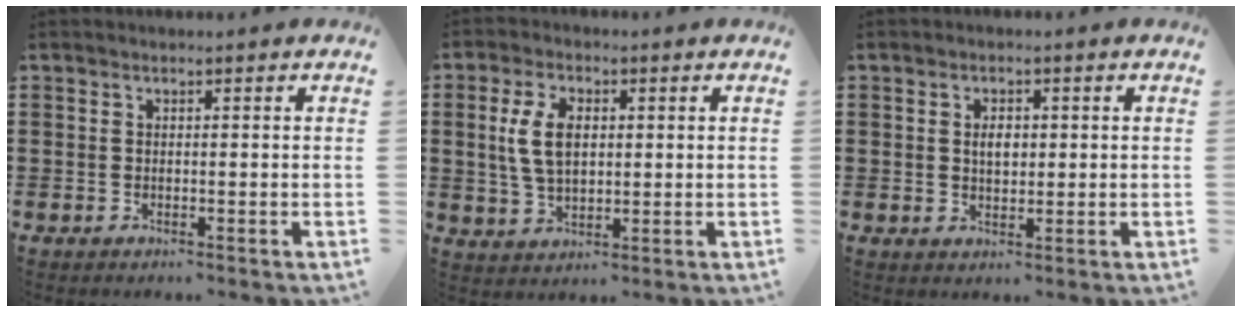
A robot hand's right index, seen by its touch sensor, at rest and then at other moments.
{"total": 7.0, "force": [1.0, 3.9, 5.7], "torque": [-0.138, 0.008, 0.011]}
{"total": 2.6, "force": [0.4, 1.4, 2.1], "torque": [-0.037, 0.002, 0.005]}